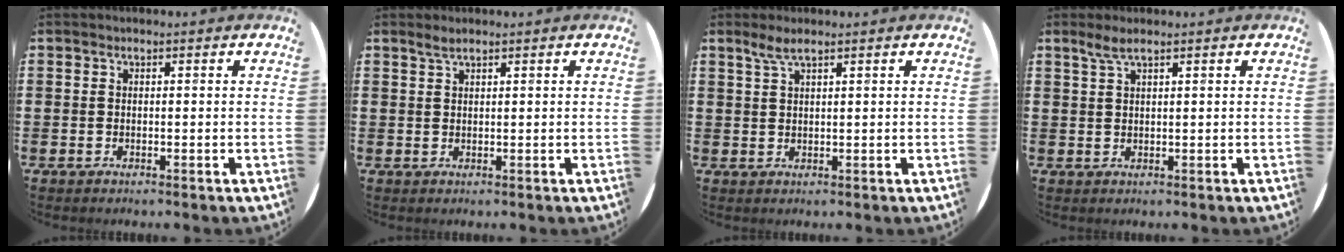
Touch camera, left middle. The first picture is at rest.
{"total": 1.3, "force": [1.1, 0.2, 0.6], "torque": [-0.011, 0.002, 0.020]}
{"total": 2.4, "force": [1.8, 0.3, 1.6], "torque": [-0.034, 0.003, 0.031]}
{"total": 2.2, "force": [1.6, 0.2, 1.5], "torque": [-0.031, 0.003, 0.028]}